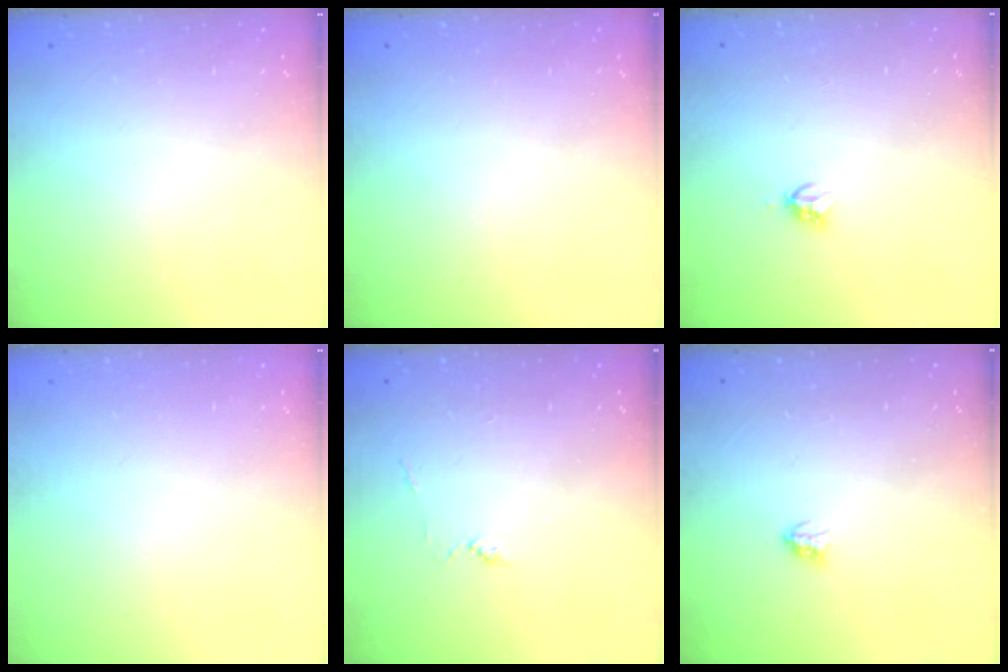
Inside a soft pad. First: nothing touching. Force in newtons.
{"total": 0.0}
{"total": 3.8, "press": 3.8, "slide": 0.1}
{"total": 0.0}
{"total": 2.6, "press": 2.6, "slide": 0.3}
{"total": 2.9, "press": 2.9, "slide": 0.3}